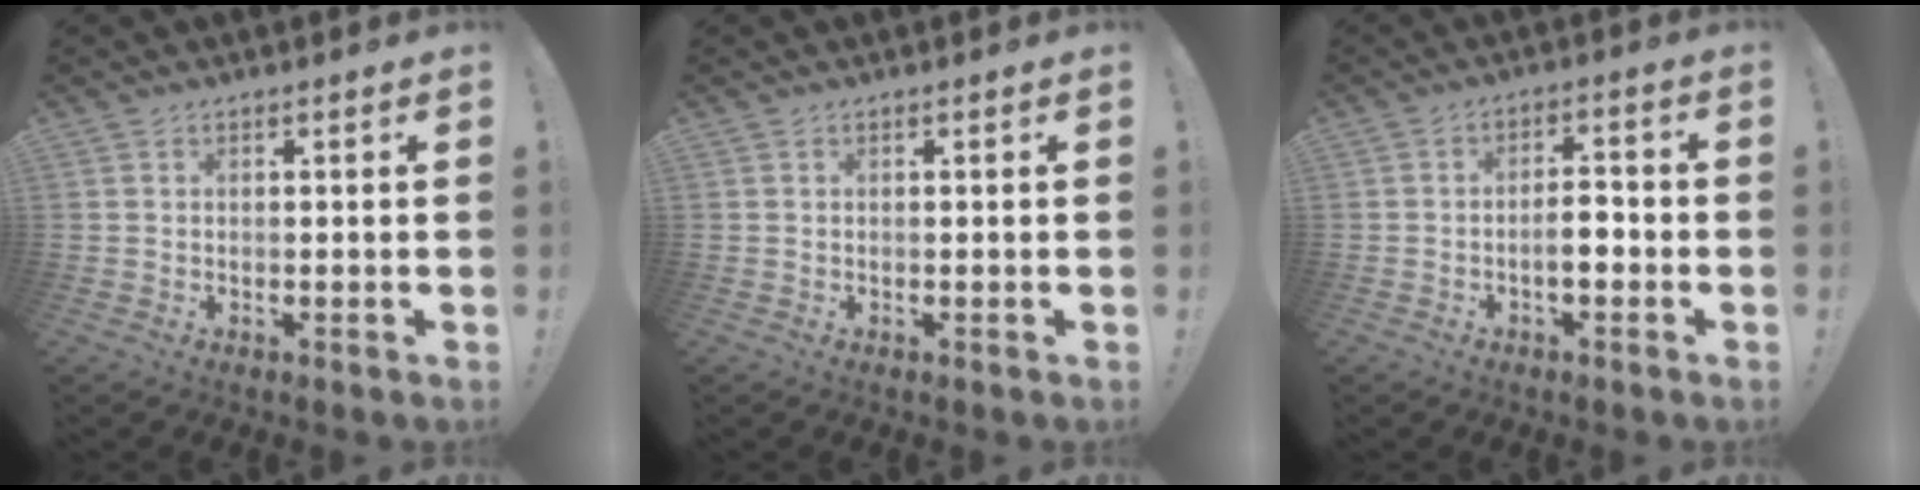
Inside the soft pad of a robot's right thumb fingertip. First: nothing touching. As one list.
[{"total": 0.0}, {"total": 5.9, "force": [-2.2, 2.5, 4.9], "torque": [-0.083, 0.009, -0.041]}]